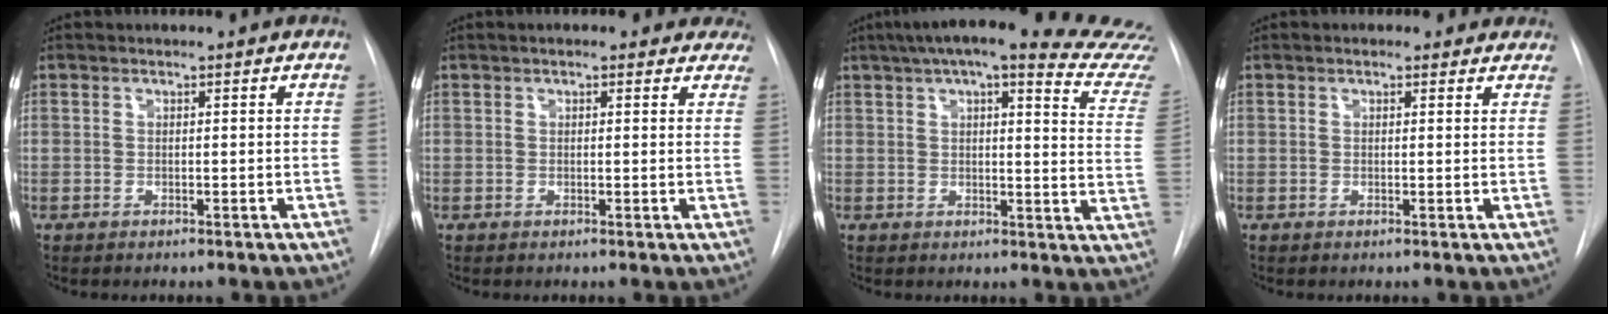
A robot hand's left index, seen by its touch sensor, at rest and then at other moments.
{"total": 14.0, "force": [12.5, 3.8, 5.1], "torque": [-0.022, 0.003, 0.116]}
{"total": 24.1, "force": [21.6, 1.7, 10.6], "torque": [-0.139, -0.057, 0.239]}
{"total": 2.9, "force": [2.3, 1.5, 0.9], "torque": [0.000, 0.006, 0.018]}